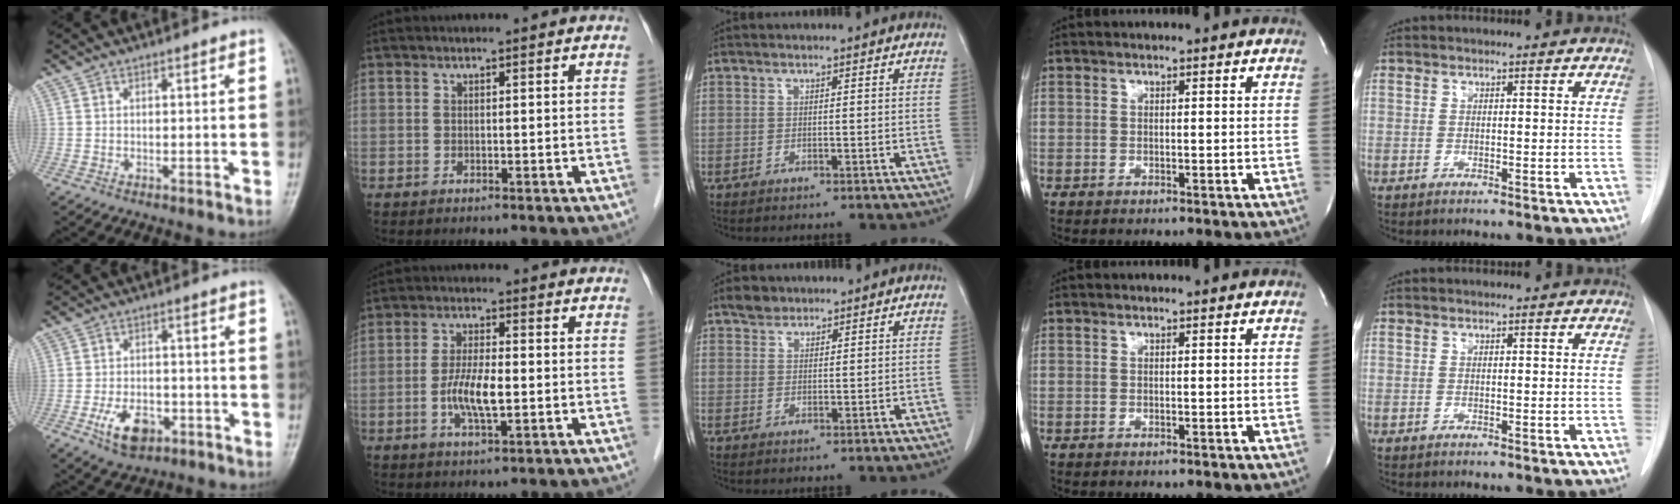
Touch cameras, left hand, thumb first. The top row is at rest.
{"thumb": {"total": 8.0, "force": [-3.5, 4.8, 5.4], "torque": [-0.082, 0.017, -0.055]}, "index": {"total": 6.1, "force": [-1.4, 1.4, 5.8], "torque": [-0.120, -0.007, -0.026]}, "middle": {"total": 2.2, "force": [1.8, 1.2, 0.3], "torque": [-0.009, 0.005, 0.031]}}